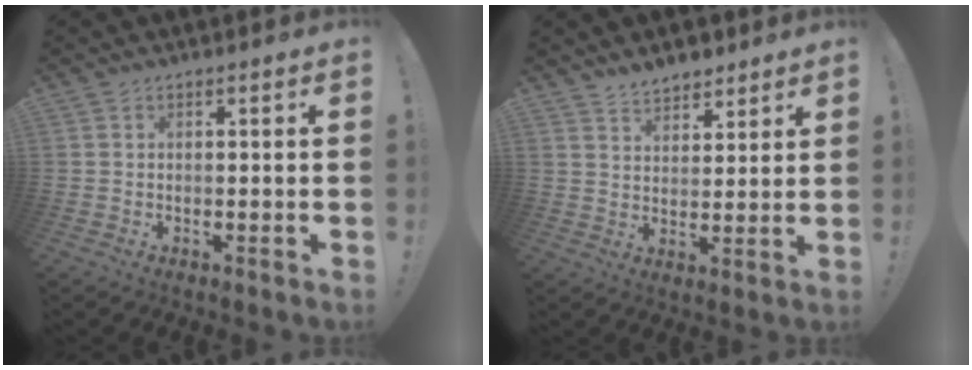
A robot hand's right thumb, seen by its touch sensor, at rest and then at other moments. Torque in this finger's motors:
{"motor_torque": [0.03, 0.03, -0.01, 0.02, 0.00]}